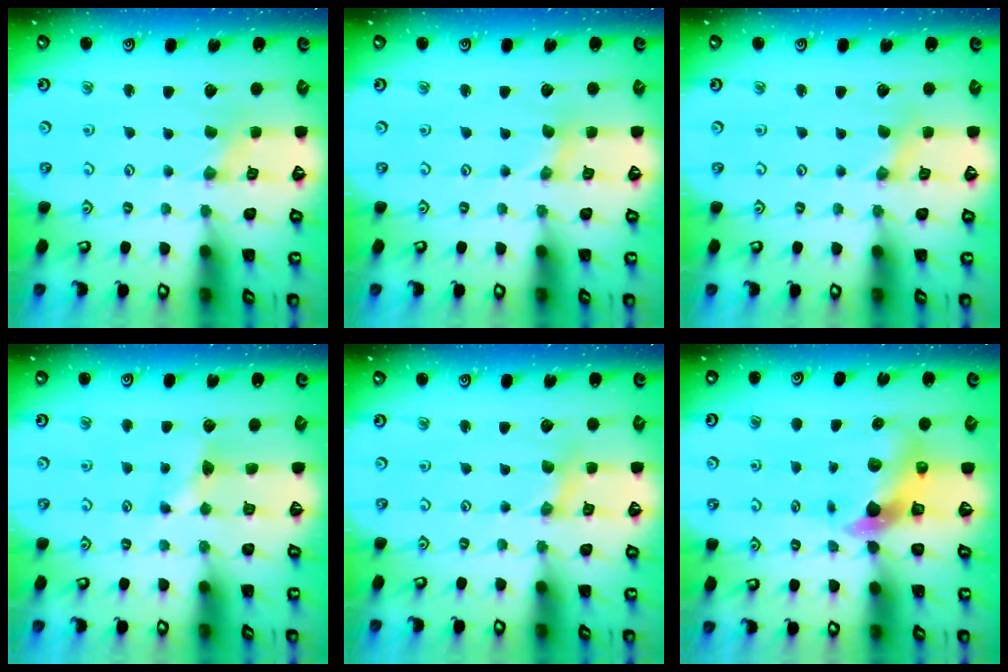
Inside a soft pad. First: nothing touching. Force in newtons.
{"total": 0.0}
{"total": 0.0}
{"total": 4.6, "press": 4.5, "slide": 0.8}
{"total": 0.6, "press": 0.6, "slide": 0.1}
{"total": 7.0, "press": 7.0, "slide": 0.9}